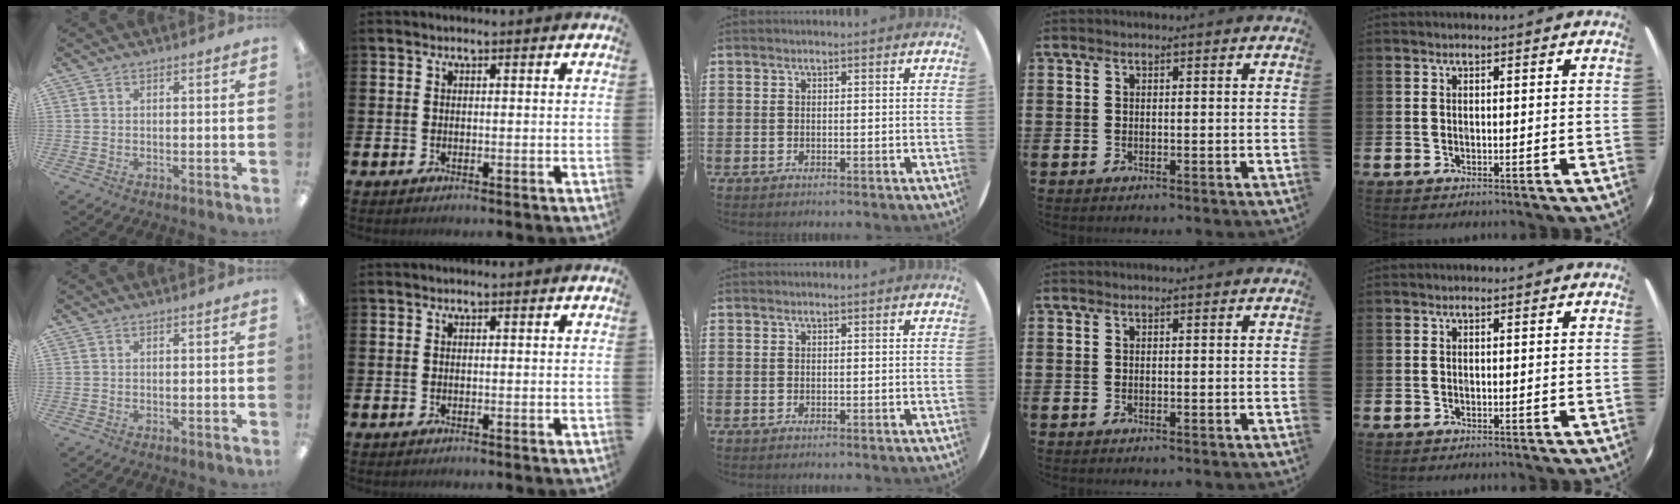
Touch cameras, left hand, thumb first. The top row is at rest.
{}